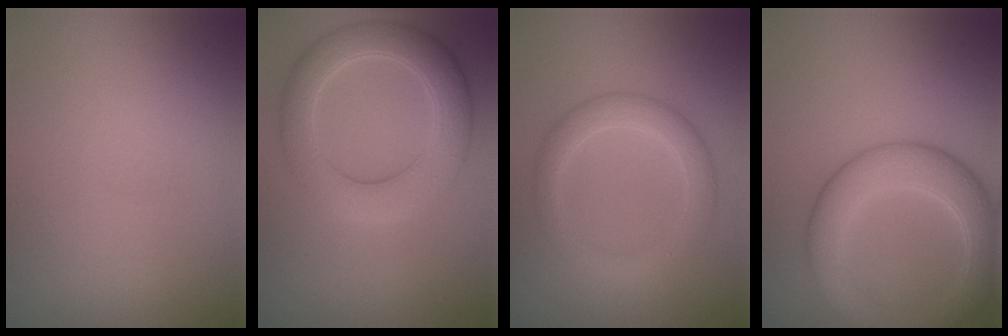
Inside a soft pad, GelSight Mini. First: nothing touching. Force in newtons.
{"total": 5.8, "press": 5.7, "slide": 0.4}
{"total": 3.3, "press": 3.3, "slide": 0.1}
{"total": 6.0, "press": 6.0, "slide": 0.3}